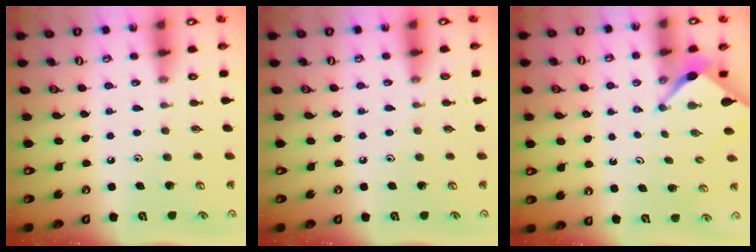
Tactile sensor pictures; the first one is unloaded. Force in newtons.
{"total": 2.7, "press": 2.7, "slide": 0.3}
{"total": 2.5, "press": 2.5, "slide": 0.3}